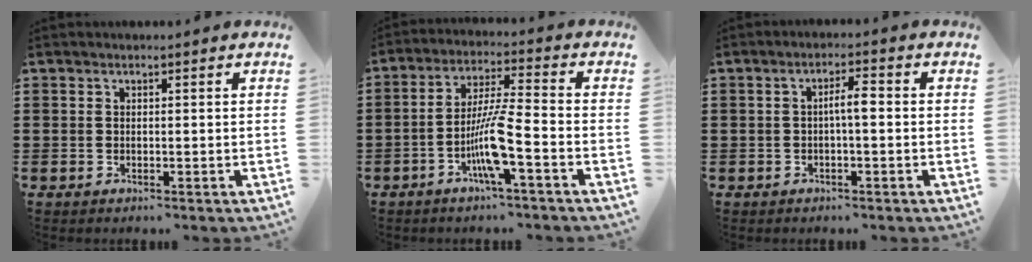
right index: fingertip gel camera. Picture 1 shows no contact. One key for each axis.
{"total": 8.5, "fx": -3.5, "fy": 0.7, "fz": 7.7, "tx": -0.162, "ty": -0.013, "tz": -0.072}
{"total": 3.0, "fx": -0.3, "fy": 0.5, "fz": 3.0, "tx": -0.055, "ty": 0.006, "tz": -0.008}